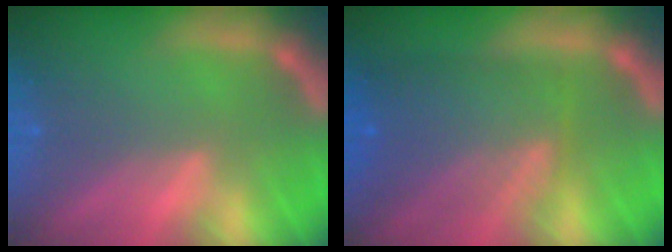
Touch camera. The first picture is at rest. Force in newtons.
{"total": 8.1}